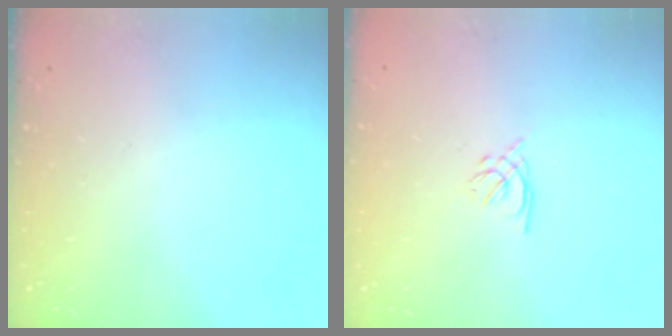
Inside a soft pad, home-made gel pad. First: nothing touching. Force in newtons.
{"total": 1.6, "press": 1.5, "slide": 0.6}